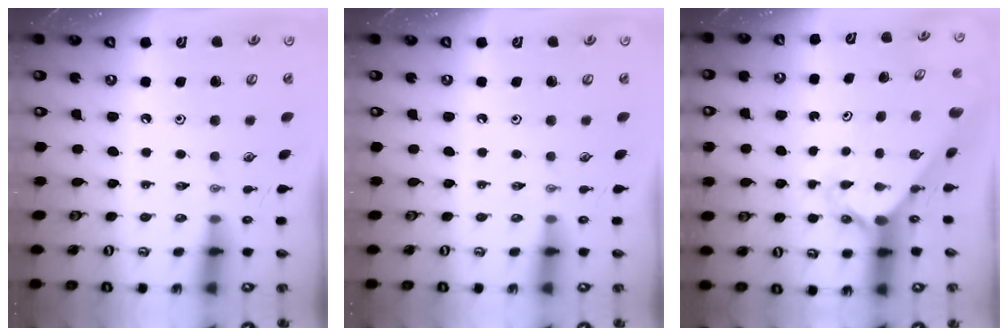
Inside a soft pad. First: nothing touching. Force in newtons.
{"total": 0.0}
{"total": 2.5, "press": 2.5, "slide": 0.3}